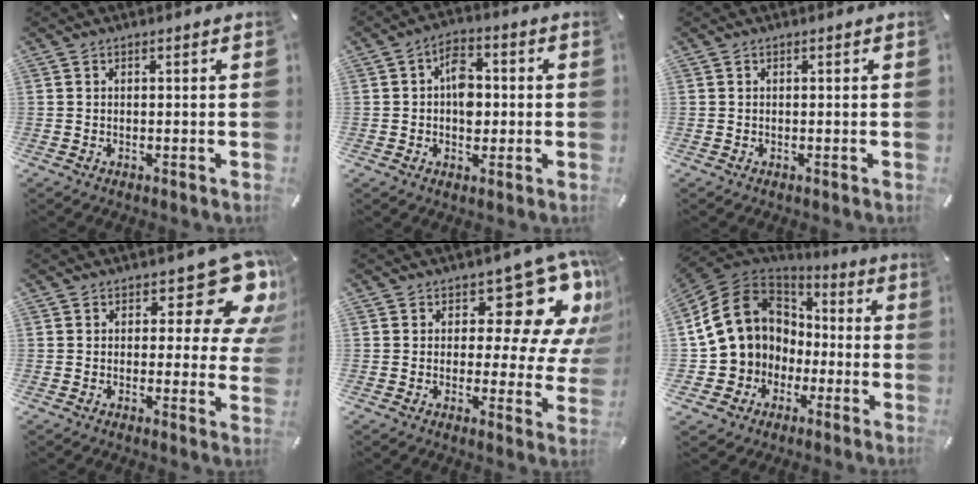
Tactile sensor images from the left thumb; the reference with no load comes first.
{"total": 7.2, "force": [-0.1, 5.1, 5.1], "torque": [-0.062, 0.004, -0.005]}
{"total": 0.0}
{"total": 13.9, "force": [7.2, 6.3, 10.0], "torque": [-0.112, -0.060, 0.119]}
{"total": 17.9, "force": [8.8, 8.8, 12.9], "torque": [-0.153, -0.068, 0.140]}
{"total": 15.8, "force": [1.6, 14.8, 5.1], "torque": [-0.119, -0.005, 0.051]}